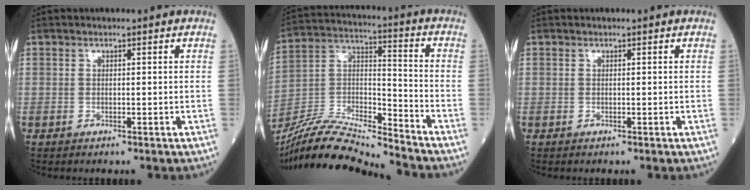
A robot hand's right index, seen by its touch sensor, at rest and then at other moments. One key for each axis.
{"total": 16.2, "fx": -15.4, "fy": -0.1, "fz": 5.1, "tx": -0.096, "ty": 0.022, "tz": -0.289}
{"total": 0.0}